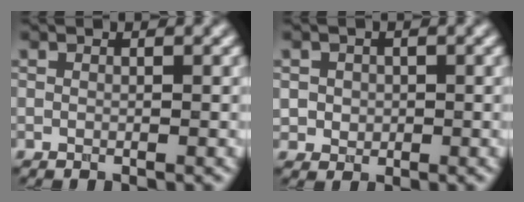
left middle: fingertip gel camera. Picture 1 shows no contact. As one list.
[{"total": 1.6, "force": [0.1, 1.6, 0.4], "torque": [-0.005, -0.004, 0.014]}]